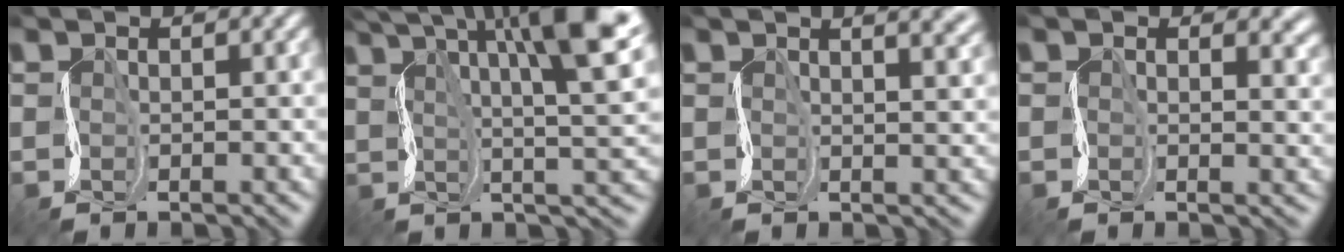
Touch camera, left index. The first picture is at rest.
{"total": 14.0, "force": [6.1, 3.9, 11.9], "torque": [-0.185, 0.017, 0.095]}
{"total": 5.9, "force": [3.3, 2.4, 4.2], "torque": [-0.028, 0.033, 0.016]}
{"total": 3.3, "force": [1.4, 2.0, 2.2], "torque": [-0.021, -0.001, 0.013]}